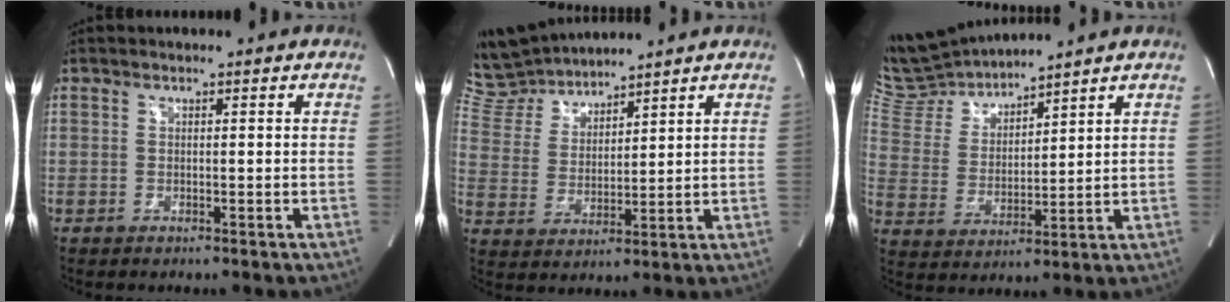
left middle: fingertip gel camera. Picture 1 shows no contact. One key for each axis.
{"total": 7.9, "fx": 7.8, "fy": 1.1, "fz": 0.1, "tx": -0.022, "ty": 0.019, "tz": 0.169}
{"total": 9.7, "fx": 9.6, "fy": 0.1, "fz": 0.8, "tx": -0.043, "ty": 0.014, "tz": 0.210}